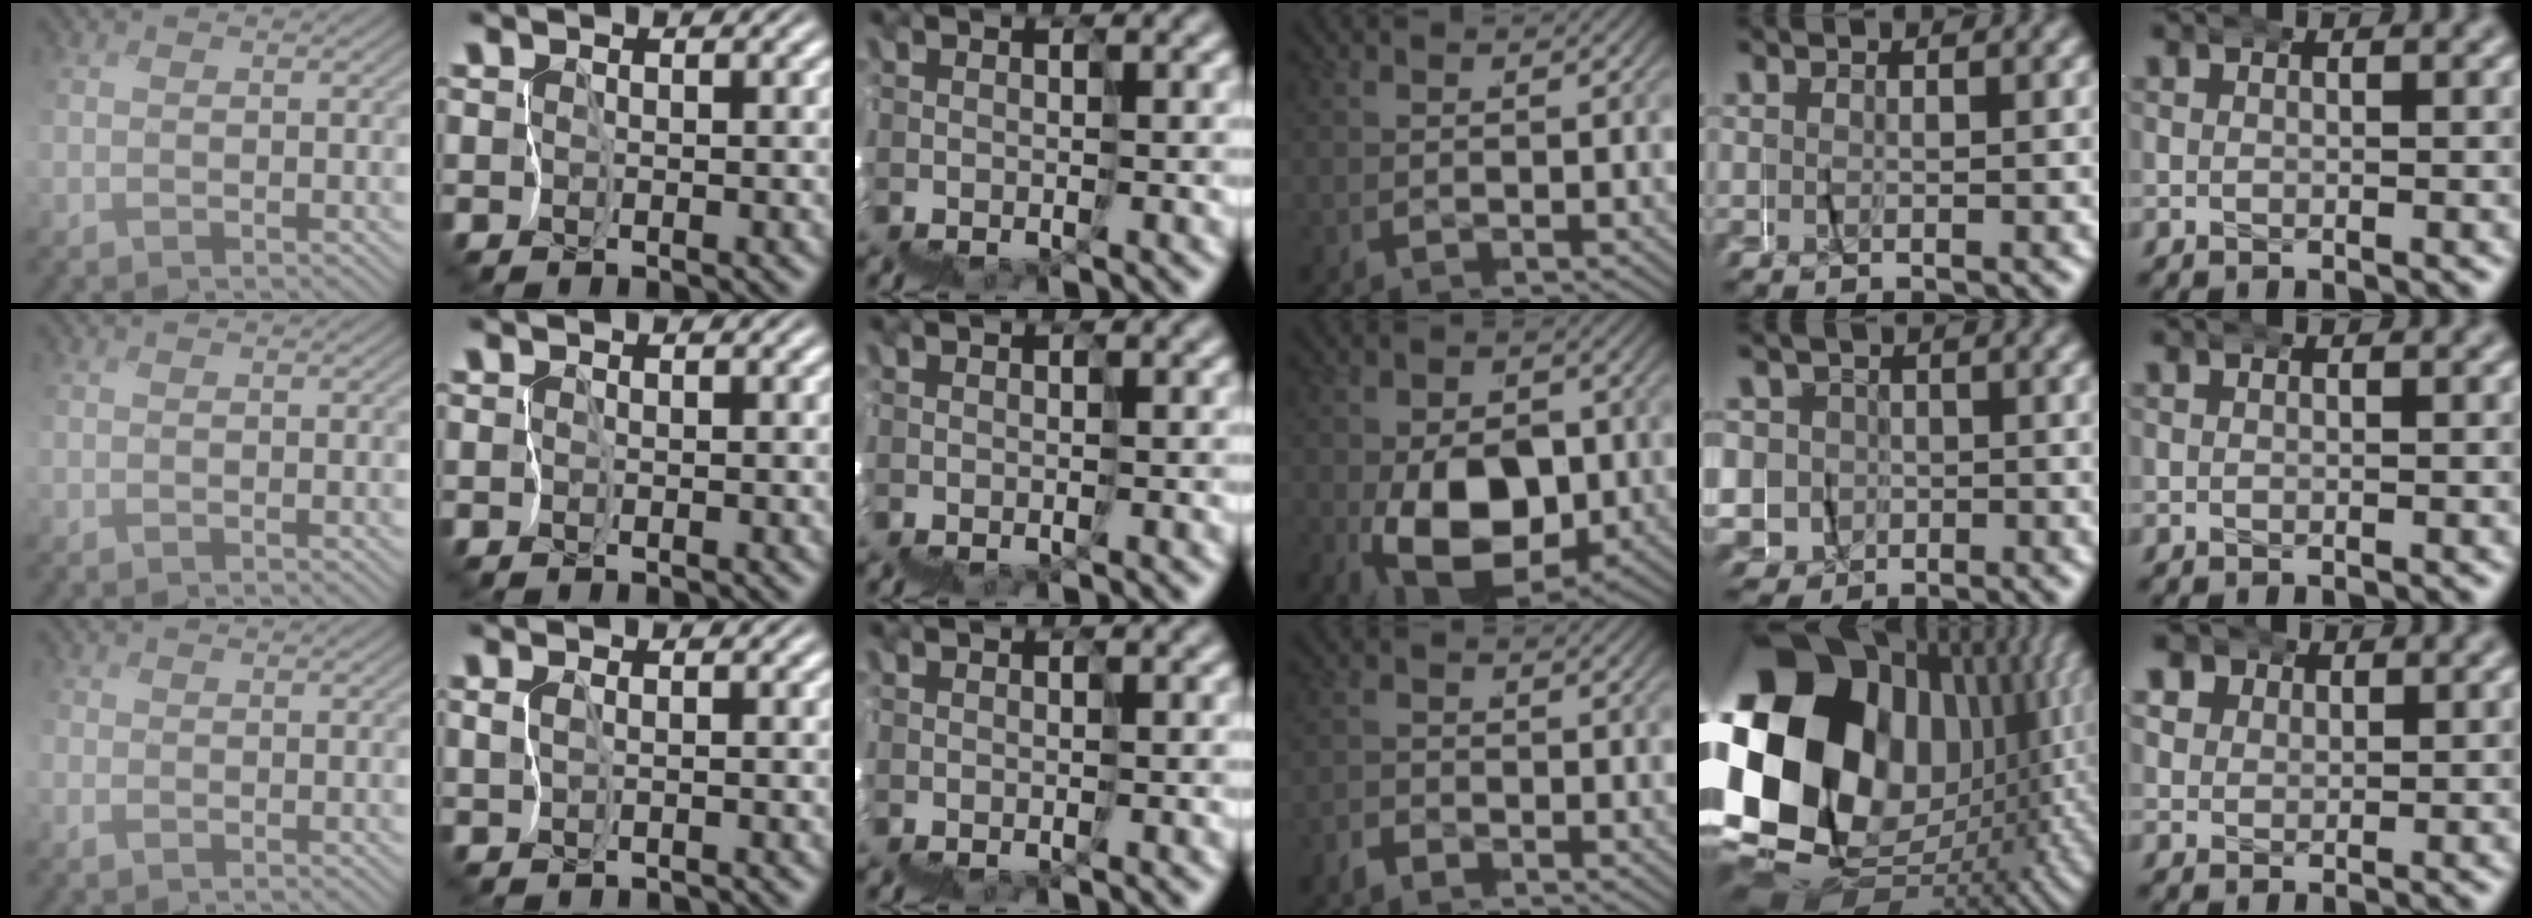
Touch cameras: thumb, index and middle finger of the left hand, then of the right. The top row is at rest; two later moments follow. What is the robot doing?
{"motion": "wrap", "object": "felt sheet"}